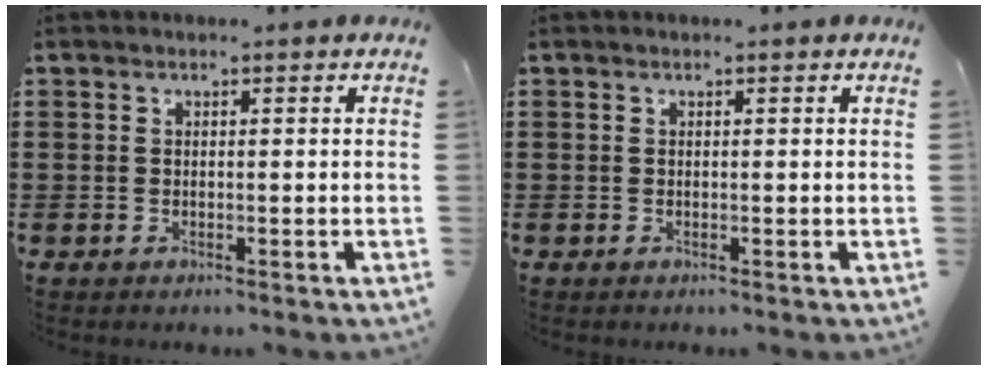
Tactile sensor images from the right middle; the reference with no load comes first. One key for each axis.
{"total": 0.0}